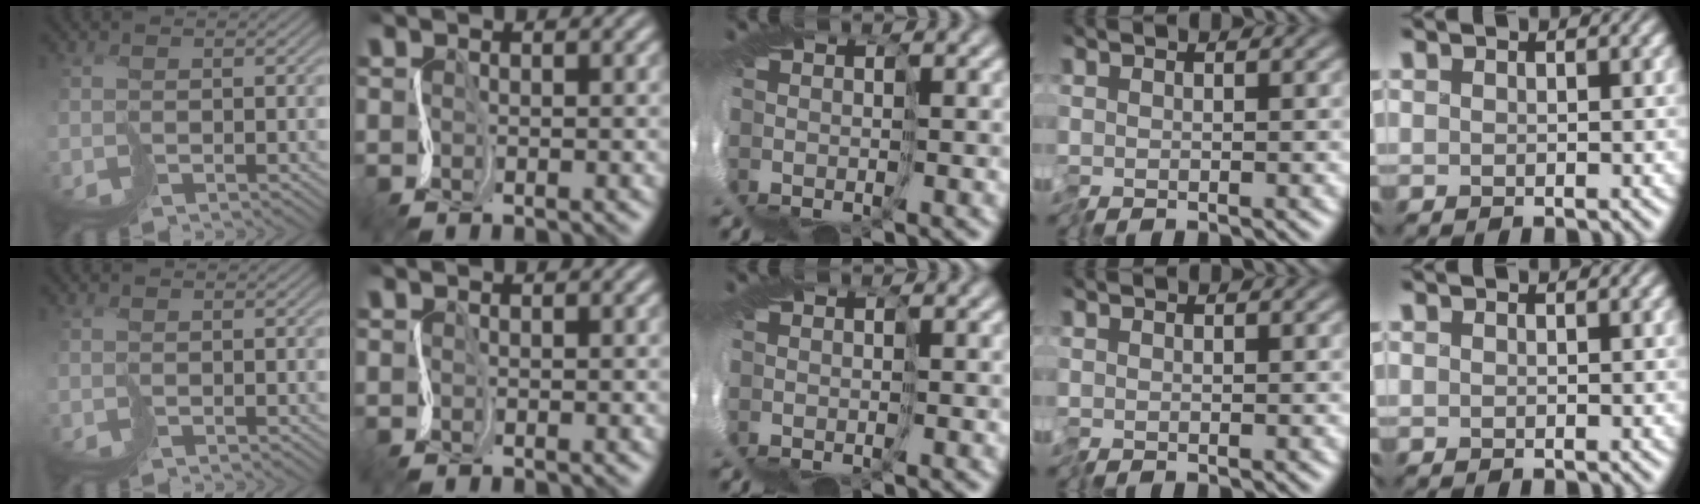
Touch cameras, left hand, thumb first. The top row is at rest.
{}